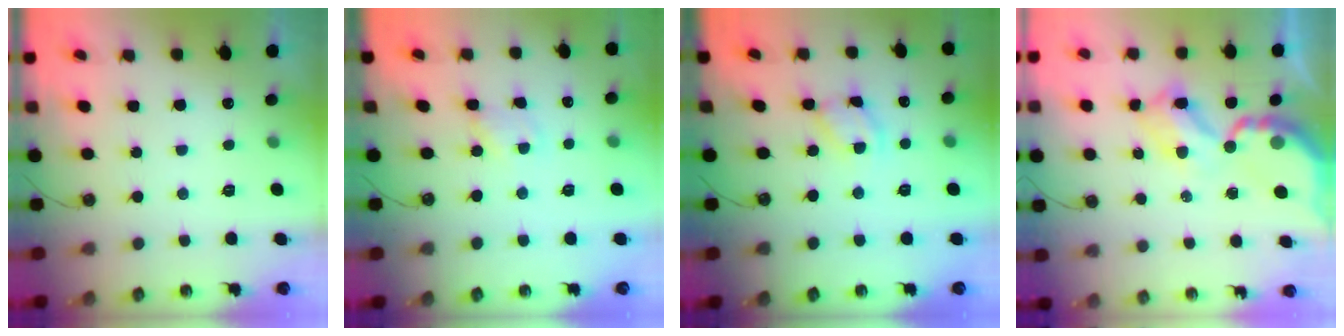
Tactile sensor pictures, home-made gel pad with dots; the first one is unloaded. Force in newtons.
{"total": 1.8, "press": 1.8, "slide": 0.2}
{"total": 8.2, "press": 8.2, "slide": 0.7}
{"total": 9.7, "press": 9.6, "slide": 0.6}